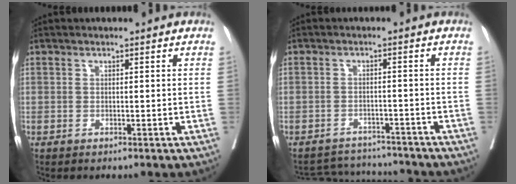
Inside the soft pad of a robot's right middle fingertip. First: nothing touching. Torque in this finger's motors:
{"motor_torque": [-0.60, -0.60, -0.23, -0.07]}